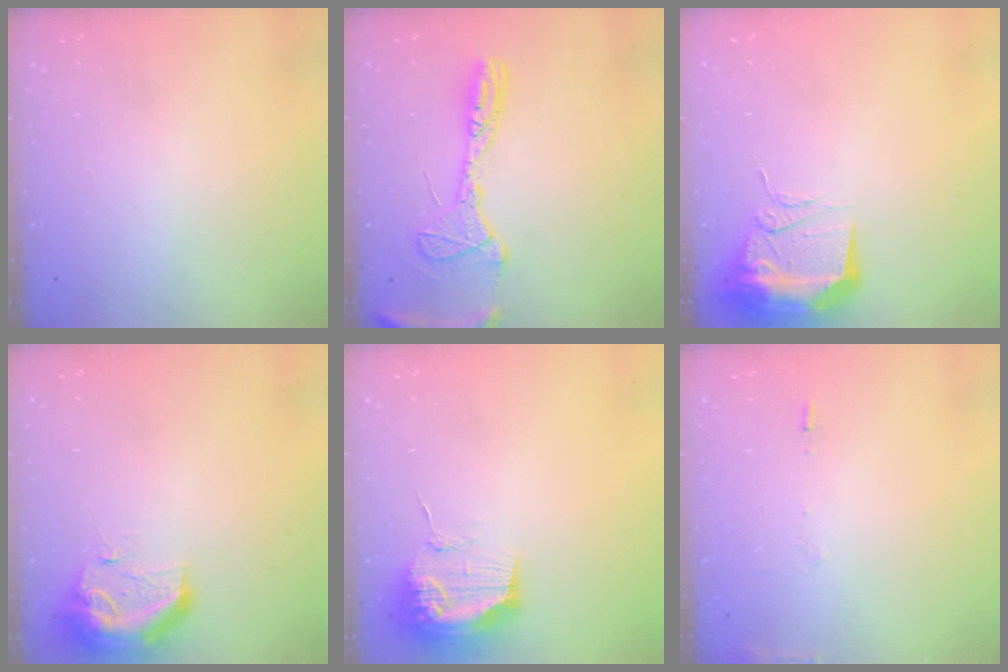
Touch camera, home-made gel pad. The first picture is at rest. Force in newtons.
{"total": 14.7, "press": 14.6, "slide": 1.4}
{"total": 12.6, "press": 12.5, "slide": 1.2}
{"total": 11.7, "press": 11.7, "slide": 1.3}
{"total": 15.6, "press": 15.6, "slide": 0.1}
{"total": 6.4, "press": 6.2, "slide": 1.5}